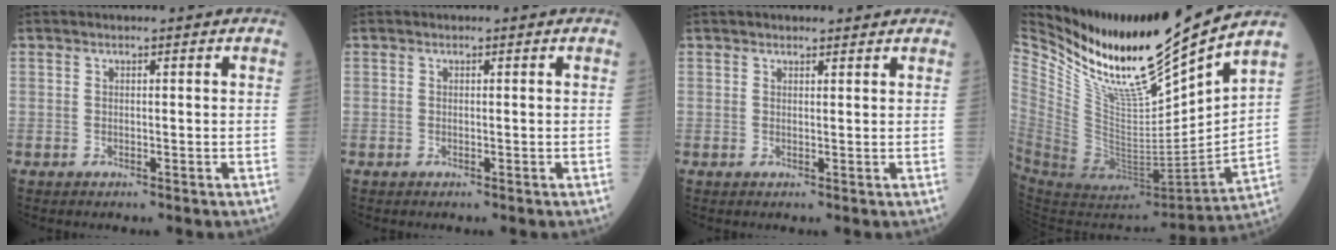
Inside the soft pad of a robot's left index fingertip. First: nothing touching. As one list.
[{"total": 0.0}, {"total": 3.4, "force": [3.0, 0.9, 1.3], "torque": [-0.015, 0.022, 0.038]}, {"total": 20.6, "force": [17.6, 0.4, 10.8], "torque": [-0.189, -0.065, 0.324]}]